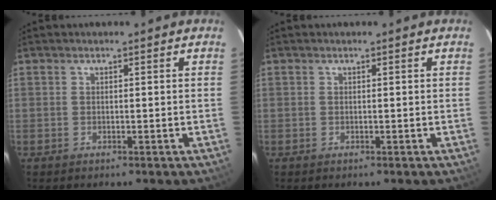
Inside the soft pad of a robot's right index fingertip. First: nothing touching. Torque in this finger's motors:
{"motor_torque": [0.00, 0.00, 0.01, 0.00]}